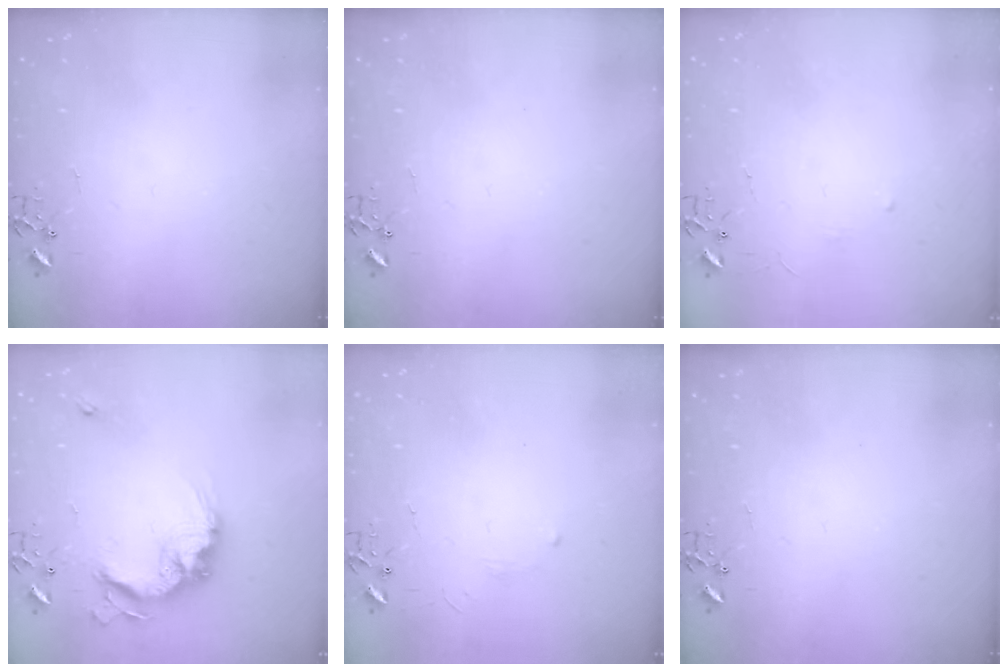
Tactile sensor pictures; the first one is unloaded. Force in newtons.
{"total": 0.0}
{"total": 2.9, "press": 2.9, "slide": 0.4}
{"total": 16.0, "press": 16.0, "slide": 1.1}
{"total": 2.8, "press": 2.8, "slide": 0.5}
{"total": 0.0}